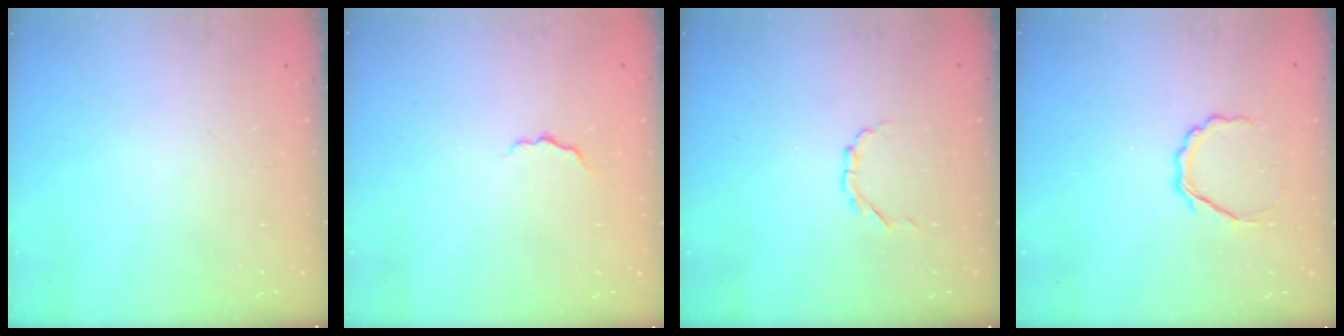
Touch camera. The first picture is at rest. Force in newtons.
{"total": 4.0, "press": 3.9, "slide": 0.9}
{"total": 2.6, "press": 2.5, "slide": 0.9}
{"total": 5.3, "press": 5.1, "slide": 1.2}